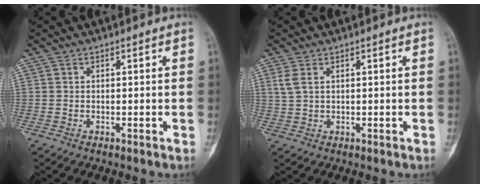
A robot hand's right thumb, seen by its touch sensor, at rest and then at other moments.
{"total": 2.8, "force": [1.2, 1.5, 2.1], "torque": [-0.053, 0.005, 0.034]}